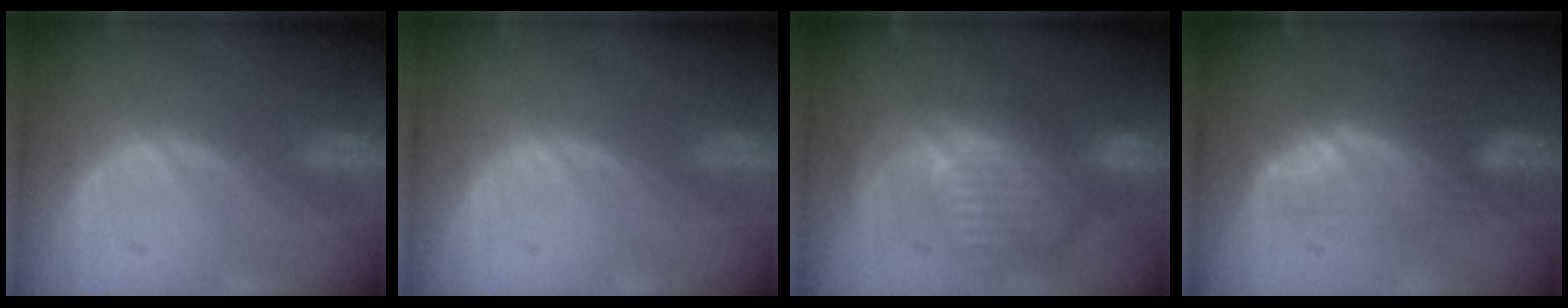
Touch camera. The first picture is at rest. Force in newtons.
{"total": 0.0}
{"total": 11.0, "press": 9.6, "slide": 5.3}
{"total": 5.7, "press": 5.6, "slide": 0.6}